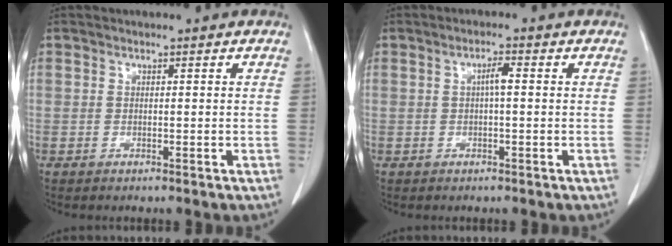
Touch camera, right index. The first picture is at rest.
{"total": 2.1, "force": [0.2, 0.2, 2.1], "torque": [-0.038, 0.004, 0.003]}